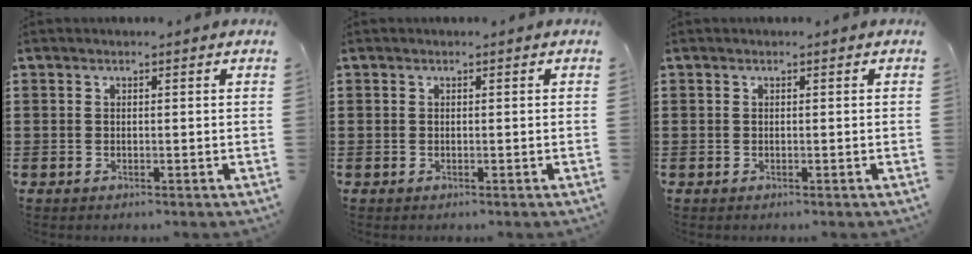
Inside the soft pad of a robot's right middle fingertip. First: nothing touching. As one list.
[{"total": 0.0}, {"total": 0.0}]